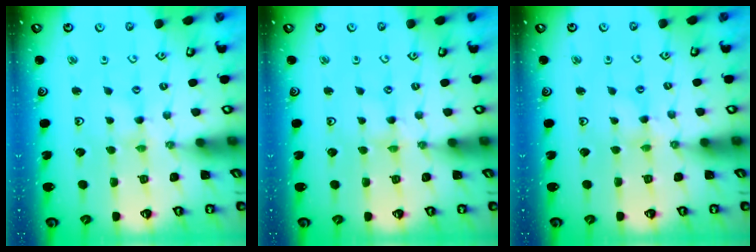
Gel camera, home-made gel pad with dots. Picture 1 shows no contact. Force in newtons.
{"total": 0.0}
{"total": 0.9, "press": 0.9, "slide": 0.3}